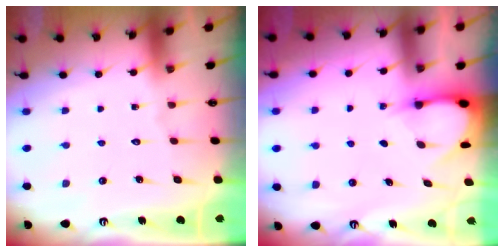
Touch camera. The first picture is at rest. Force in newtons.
{"total": 3.3, "press": 3.3, "slide": 0.3}